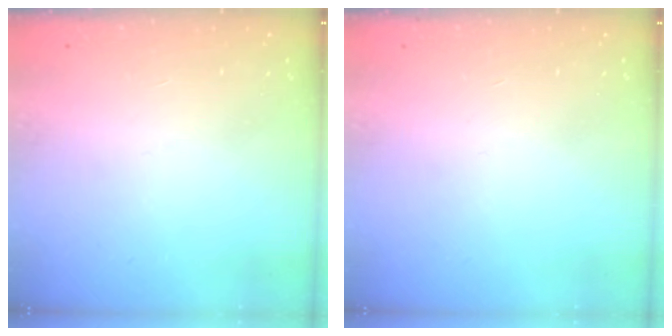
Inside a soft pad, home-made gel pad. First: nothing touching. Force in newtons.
{"total": 0.0}